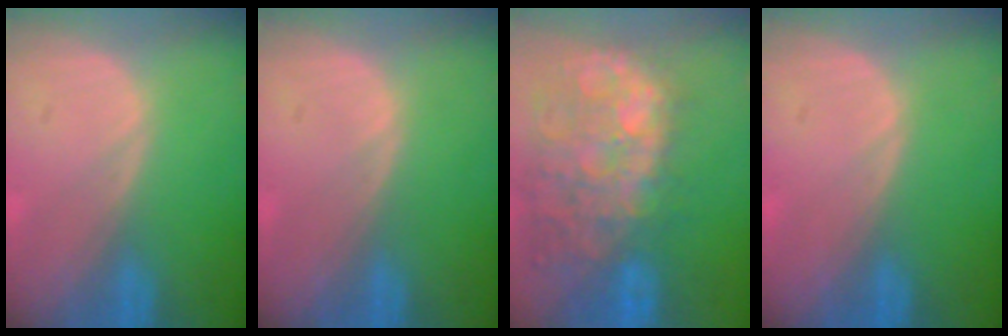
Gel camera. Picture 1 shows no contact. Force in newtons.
{"total": 0.0}
{"total": 14.2, "press": 11.6, "slide": 8.1}
{"total": 0.0}